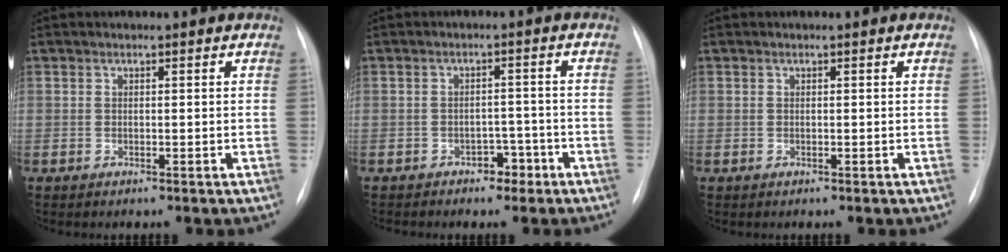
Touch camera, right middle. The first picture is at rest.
{"total": 3.6, "force": [-2.5, 2.1, 1.5], "torque": [-0.015, 0.014, -0.030]}
{"total": 0.0}